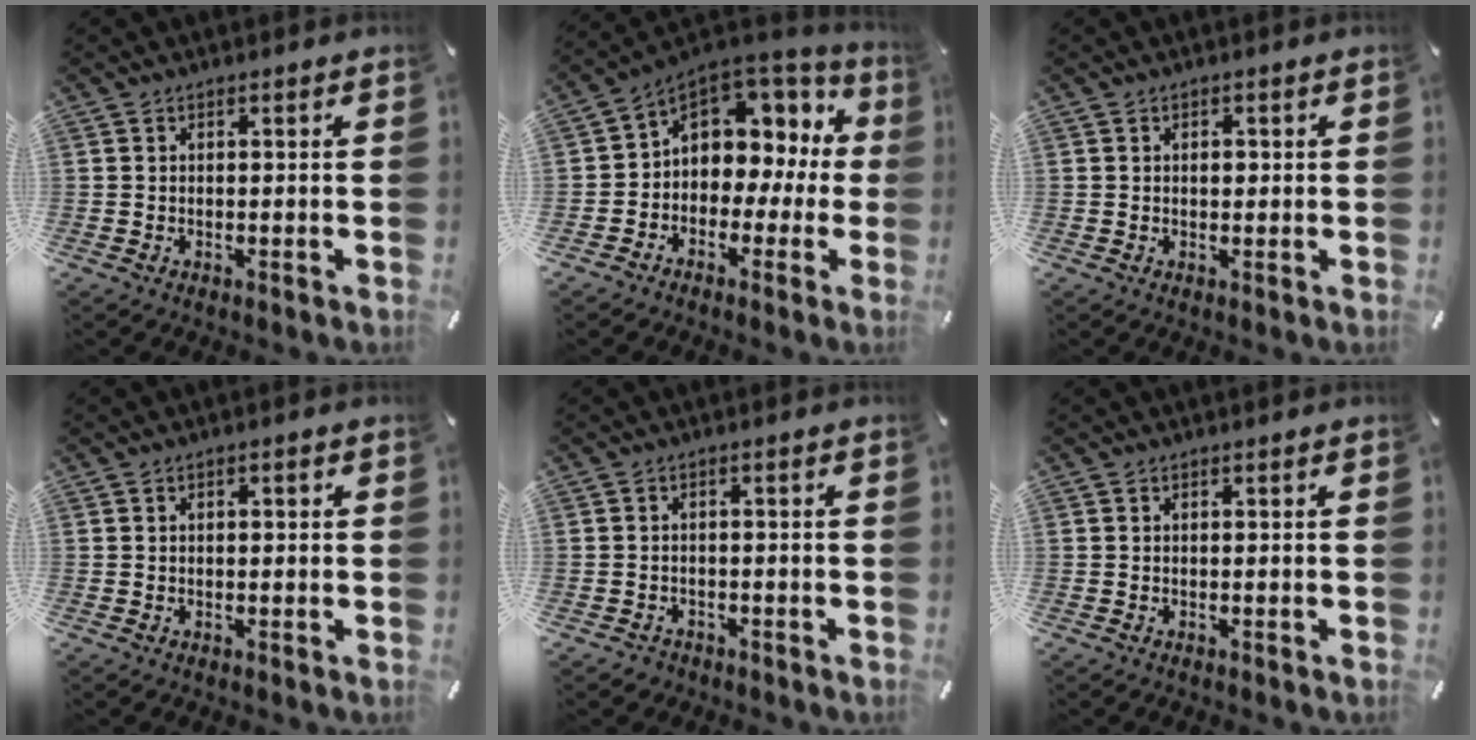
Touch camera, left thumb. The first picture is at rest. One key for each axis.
{"total": 8.3, "fx": 2.8, "fy": 7.0, "fz": 3.5, "tx": -0.064, "ty": -0.025, "tz": 0.054}
{"total": 1.5, "fx": 0.1, "fy": 1.2, "fz": 0.9, "tx": -0.010, "ty": 0.004, "tz": -0.002}
{"total": 1.1, "fx": 0.1, "fy": 0.7, "fz": 0.8, "tx": -0.017, "ty": 0.005, "tz": -0.001}
{"total": 1.9, "fx": -1.3, "fy": 1.3, "fz": 0.5, "tx": -0.009, "ty": 0.009, "tz": -0.030}
{"total": 0.0}